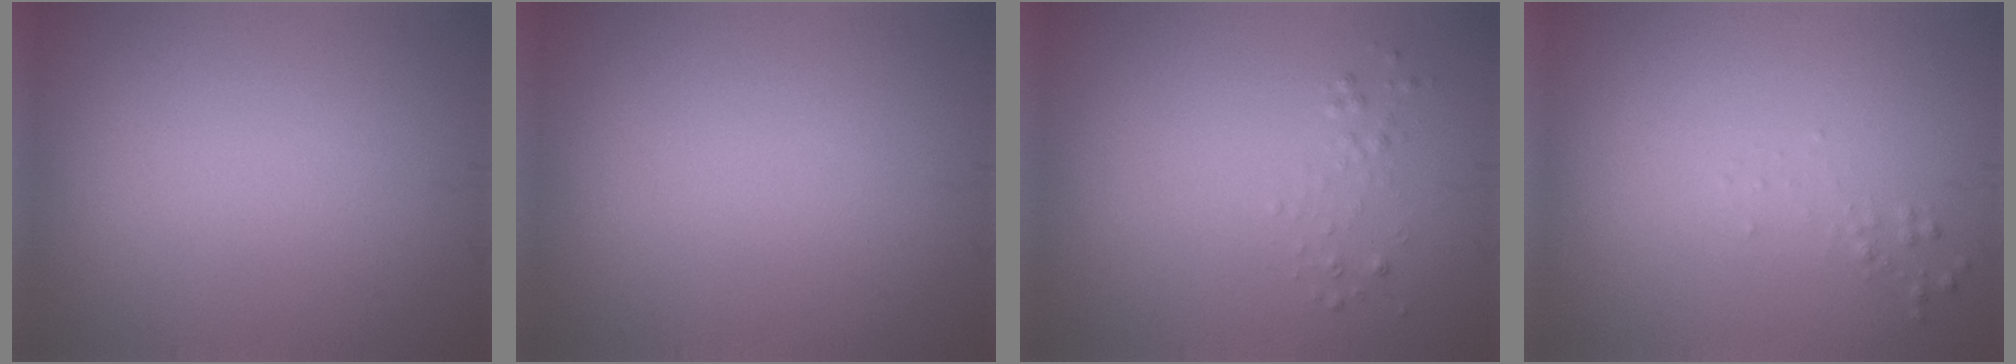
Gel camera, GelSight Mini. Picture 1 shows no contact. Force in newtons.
{"total": 0.0}
{"total": 0.7, "press": 0.7, "slide": 0.1}
{"total": 0.6, "press": 0.6, "slide": 0.0}